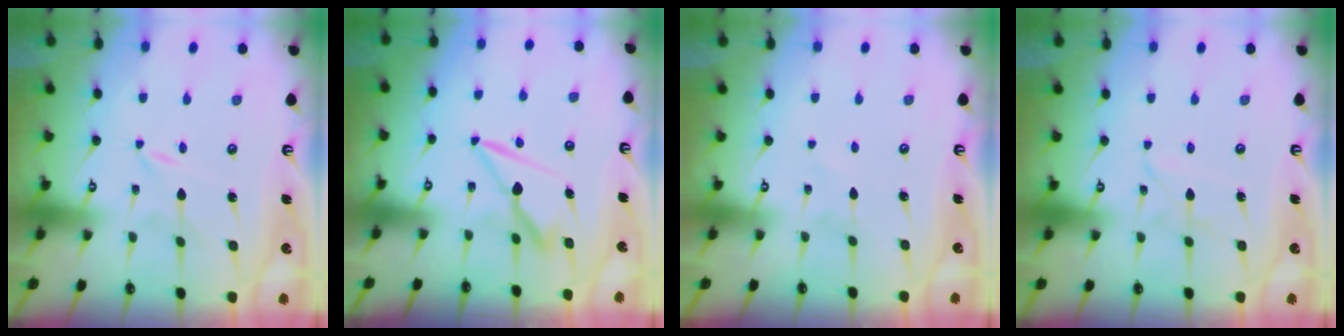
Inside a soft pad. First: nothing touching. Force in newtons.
{"total": 7.8, "press": 7.8, "slide": 0.9}
{"total": 1.0, "press": 1.0, "slide": 0.1}
{"total": 2.4, "press": 2.4, "slide": 0.3}